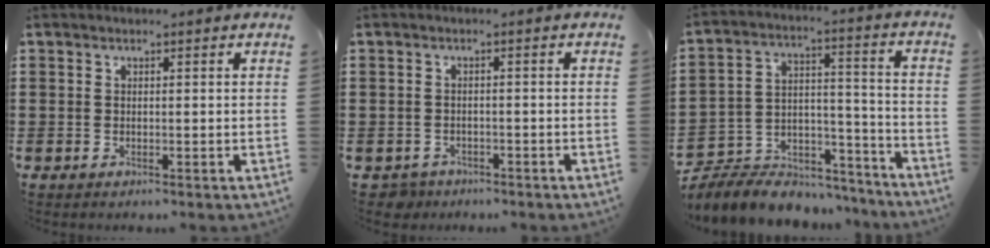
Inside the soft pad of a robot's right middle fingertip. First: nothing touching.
{"total": 1.5, "force": [-1.3, 0.6, -0.1], "torque": [-0.004, 0.001, -0.031]}
{"total": 6.9, "force": [-6.4, 2.4, 0.6], "torque": [-0.017, 0.008, -0.128]}